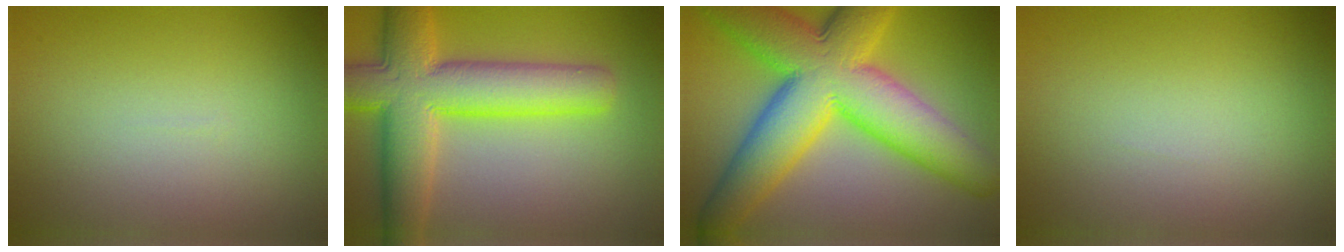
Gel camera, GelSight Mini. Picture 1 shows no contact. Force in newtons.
{"total": 10.1, "press": 10.1, "slide": 0.3}
{"total": 14.5, "press": 14.5, "slide": 0.2}
{"total": 0.0}